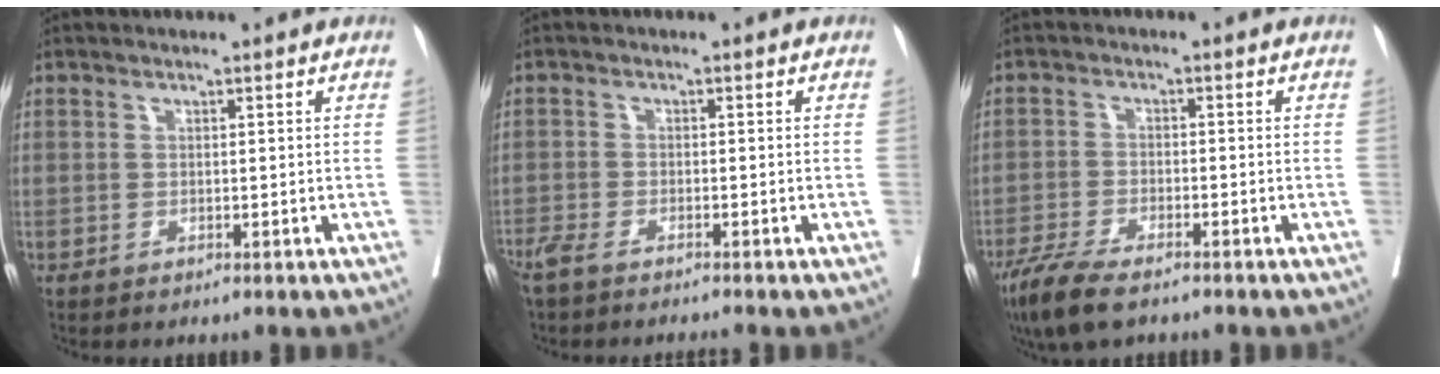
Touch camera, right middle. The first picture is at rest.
{"total": 4.4, "force": [-3.8, 0.3, 2.2], "torque": [-0.034, -0.009, -0.068]}
{"total": 7.1, "force": [-5.3, 1.3, 4.6], "torque": [-0.090, -0.019, -0.093]}